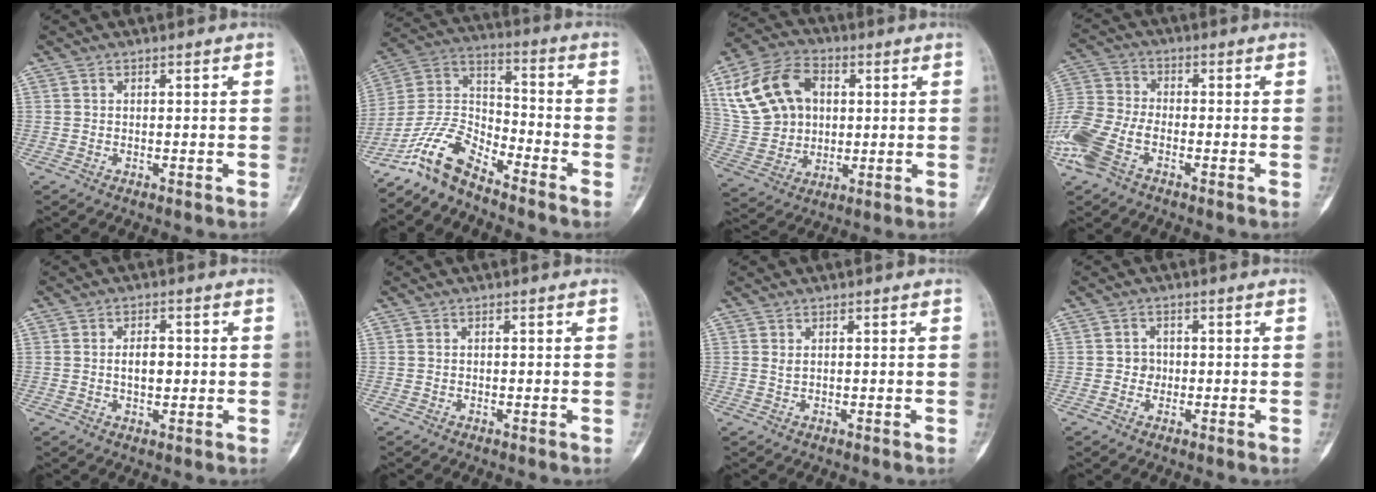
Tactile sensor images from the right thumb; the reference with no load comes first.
{"total": 10.9, "force": [-9.1, 3.5, 4.9], "torque": [-0.097, 0.082, -0.186]}
{"total": 16.6, "force": [4.6, 12.5, 10.0], "torque": [-0.173, 0.010, 0.089]}
{"total": 12.2, "force": [-5.5, 6.8, 8.5], "torque": [-0.208, 0.013, -0.115]}
{"total": 3.9, "force": [0.0, 2.3, 3.2], "torque": [-0.040, 0.003, -0.001]}
{"total": 0.0}
{"total": 0.7, "force": [0.1, 0.4, 0.5], "torque": [-0.009, 0.001, 0.004]}
{"total": 2.2, "force": [-0.4, 2.0, 0.8], "torque": [0.008, 0.010, -0.010]}